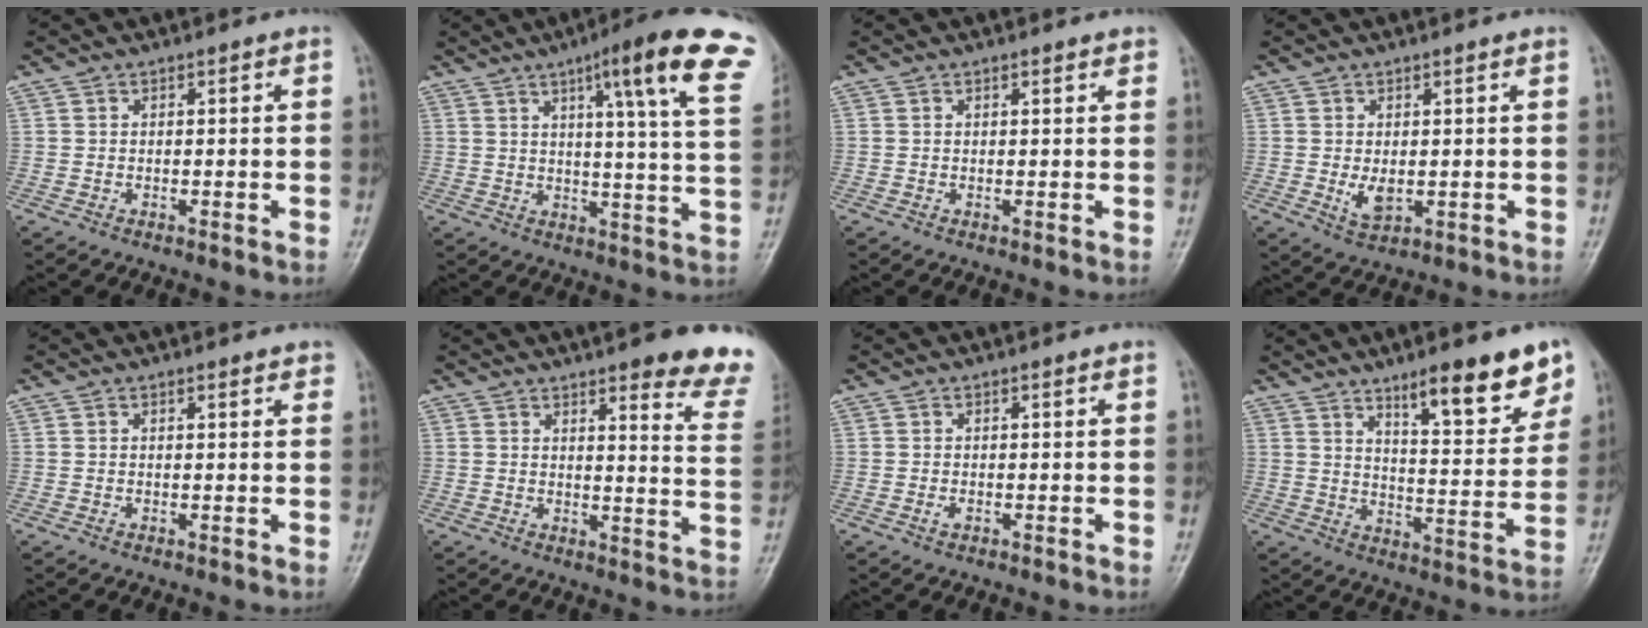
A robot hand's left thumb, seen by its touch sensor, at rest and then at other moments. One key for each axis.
{"total": 20.3, "fx": 10.6, "fy": 2.6, "fz": 17.1, "tx": -0.213, "ty": -0.029, "tz": 0.123}
{"total": 1.1, "fx": 0.9, "fy": 0.3, "fz": 0.7, "tx": -0.006, "ty": -0.001, "tz": 0.010}
{"total": 3.5, "fx": 0.2, "fy": 1.8, "fz": 2.9, "tx": -0.046, "ty": -0.010, "tz": 0.012}
{"total": 1.7, "fx": 1.4, "fy": 0.5, "fz": 0.9, "tx": -0.004, "ty": 0.000, "tz": 0.014}
{"total": 16.1, "fx": 12.9, "fy": 2.8, "fz": 9.1, "tx": -0.077, "ty": -0.082, "tz": 0.135}
{"total": 0.8, "fx": -0.1, "fy": 0.4, "fz": 0.7, "tx": -0.014, "ty": 0.002, "tz": 0.000}
{"total": 14.5, "fx": 9.5, "fy": 3.6, "fz": 10.3, "tx": -0.114, "ty": -0.059, "tz": 0.146}